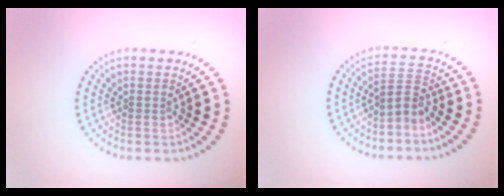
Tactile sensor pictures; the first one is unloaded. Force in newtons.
{"total": 2.3, "press": 1.5, "slide": 1.7}